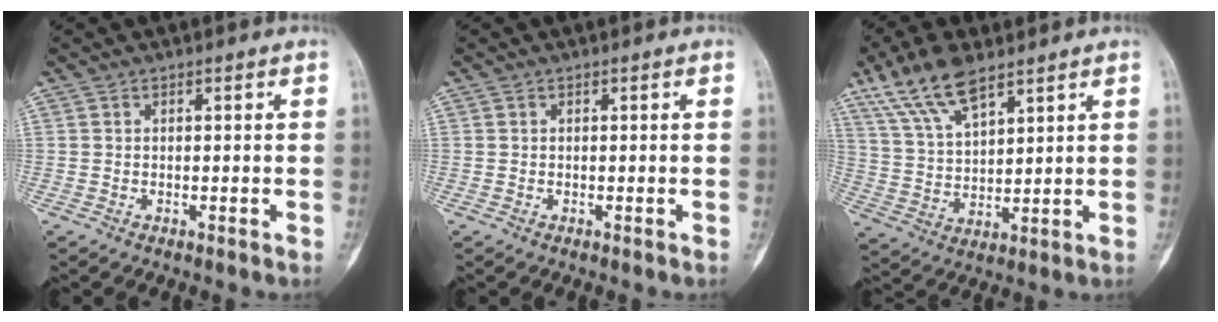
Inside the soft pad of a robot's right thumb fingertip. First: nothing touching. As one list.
[{"total": 0.0}, {"total": 12.4, "force": [8.3, 4.8, 7.8], "torque": [-0.136, -0.025, 0.167]}]